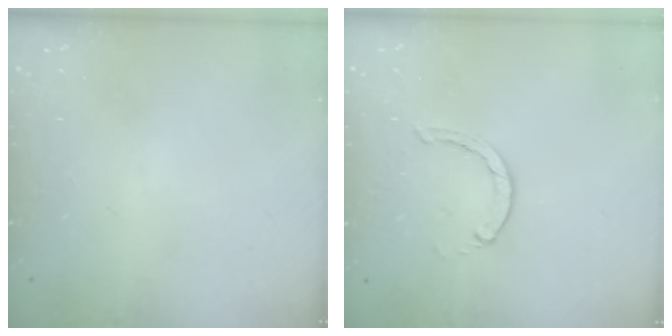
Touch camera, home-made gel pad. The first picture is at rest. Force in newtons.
{"total": 1.3, "press": 1.3, "slide": 0.3}